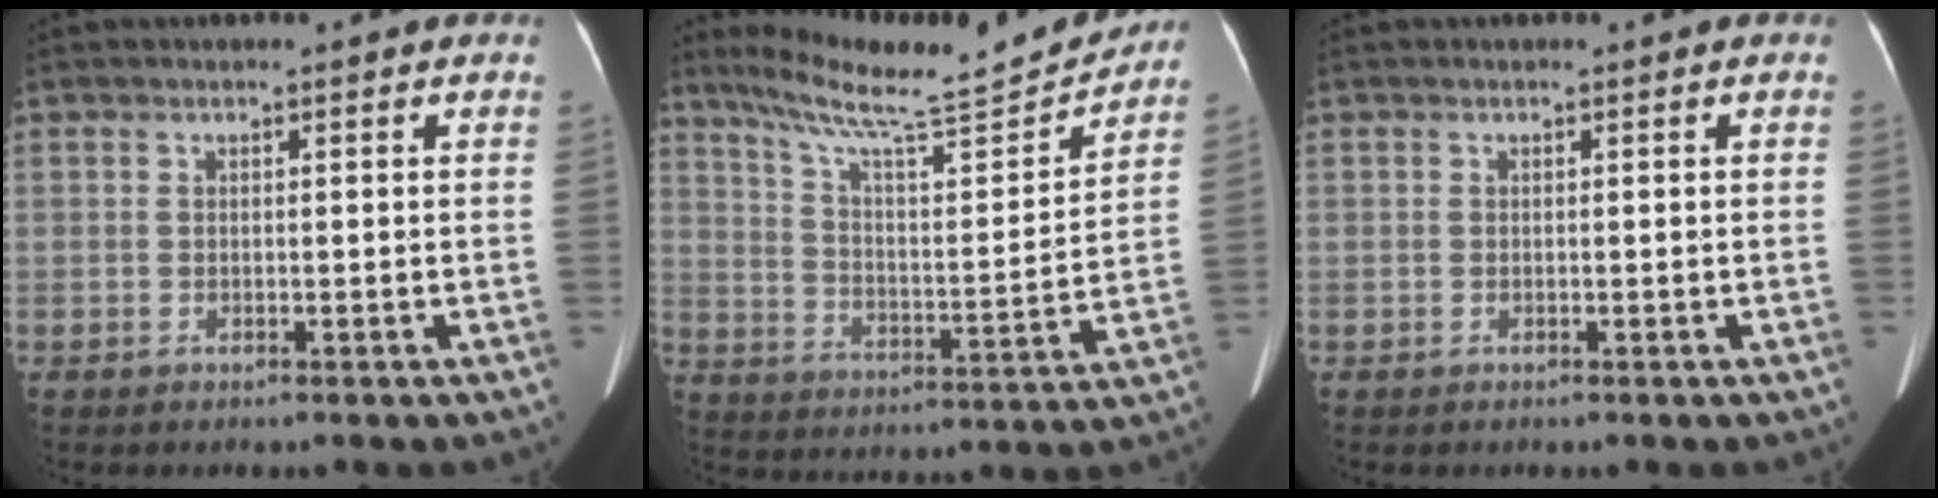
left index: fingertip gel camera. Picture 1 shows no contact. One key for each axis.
{"total": 18.0, "fx": 16.5, "fy": 0.3, "fz": 7.1, "tx": -0.124, "ty": -0.017, "tz": 0.253}
{"total": 0.0}